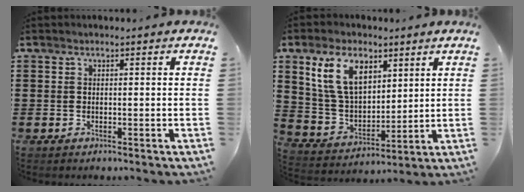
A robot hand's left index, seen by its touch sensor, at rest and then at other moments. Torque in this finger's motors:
{"motor_torque": [0.17, -0.09, -0.47, -0.21]}